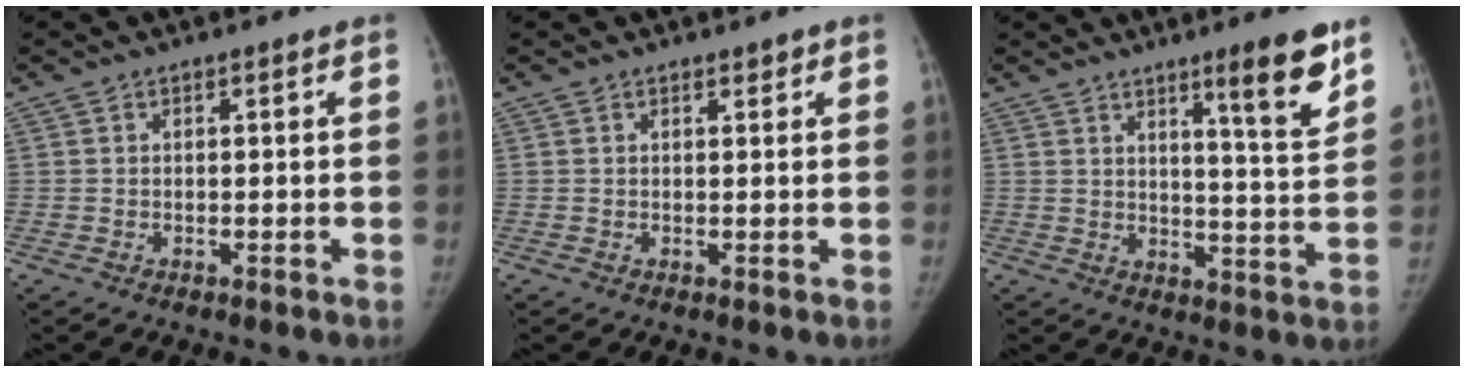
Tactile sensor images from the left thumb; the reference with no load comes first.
{"total": 0.9, "force": [0.7, 0.4, 0.4], "torque": [-0.001, -0.004, 0.007]}
{"total": 10.4, "force": [6.6, 0.9, 8.0], "torque": [-0.101, -0.049, 0.097]}